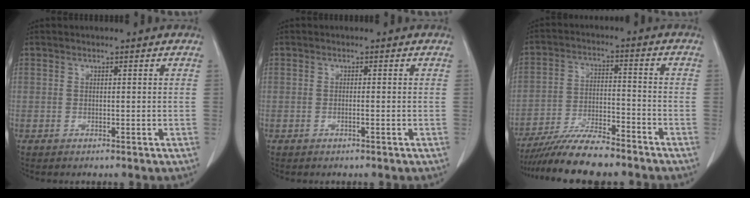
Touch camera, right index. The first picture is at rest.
{"total": 0.6, "force": [-0.3, -0.1, 0.5], "torque": [-0.009, 0.001, -0.005]}
{"total": 11.1, "force": [-9.8, 1.6, 4.9], "torque": [-0.081, -0.007, -0.169]}